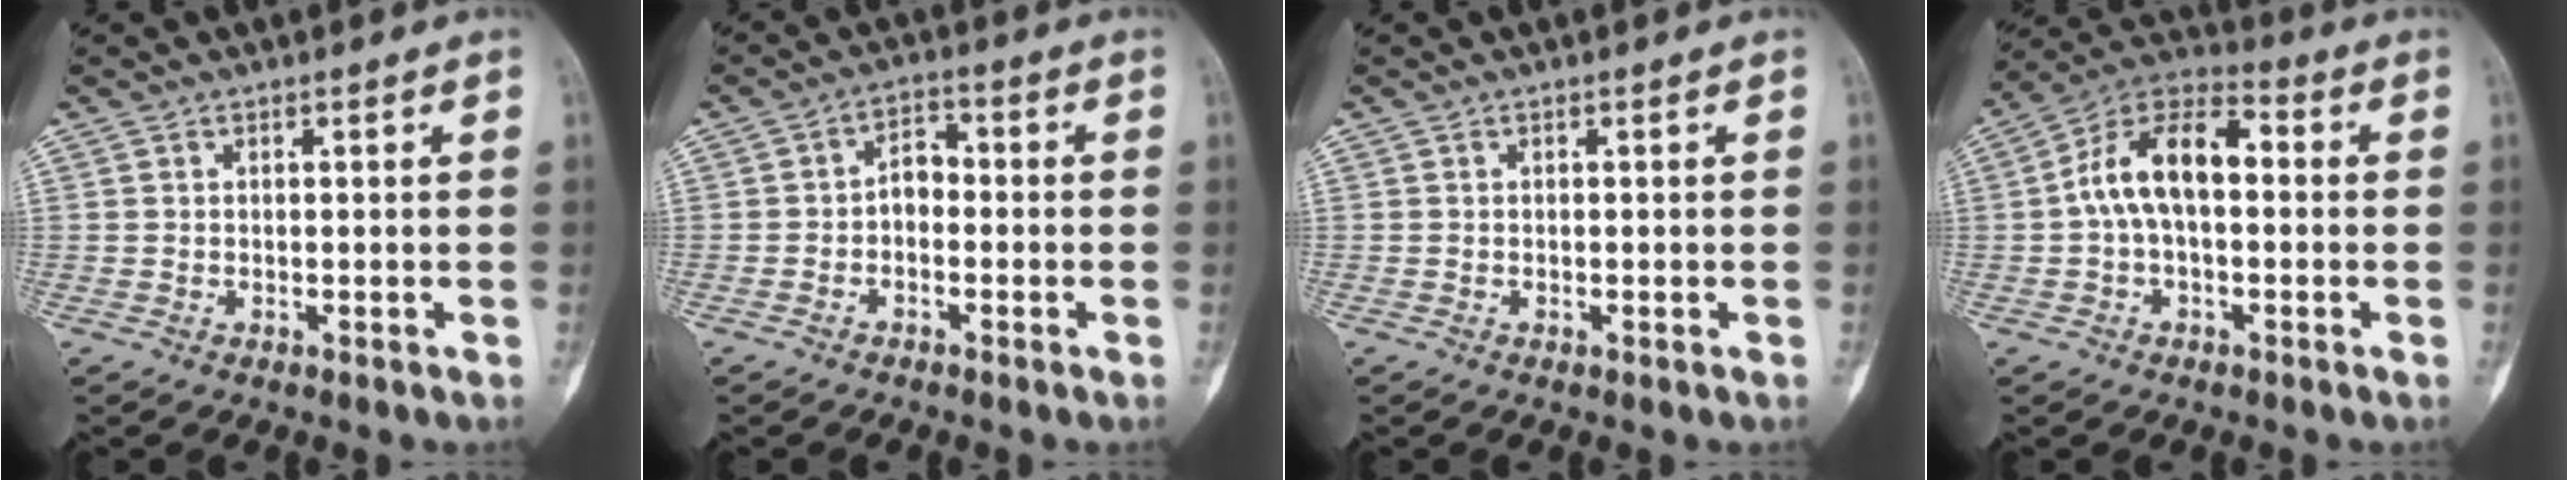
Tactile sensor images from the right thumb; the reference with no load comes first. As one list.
[{"total": 3.8, "force": [-0.8, 2.7, 2.6], "torque": [-0.028, 0.022, -0.025]}, {"total": 0.0}, {"total": 12.9, "force": [0.4, 7.3, 10.6], "torque": [-0.178, 0.043, -0.008]}]